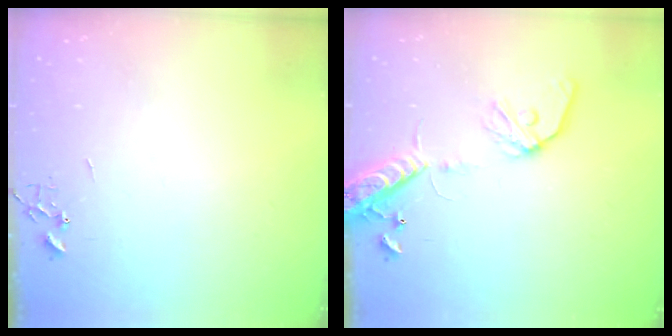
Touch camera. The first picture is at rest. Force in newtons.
{"total": 14.1, "press": 13.8, "slide": 3.0}